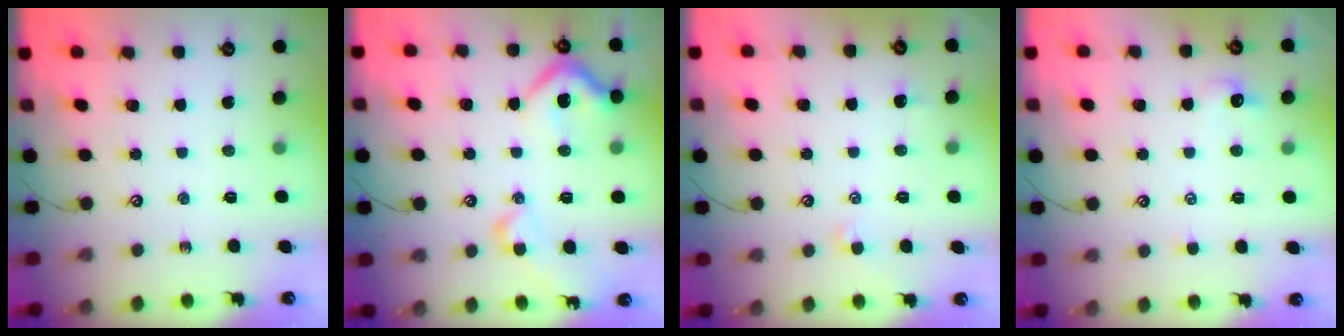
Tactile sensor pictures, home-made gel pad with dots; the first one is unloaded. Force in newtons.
{"total": 10.7, "press": 10.6, "slide": 1.3}
{"total": 0.8, "press": 0.7, "slide": 0.4}
{"total": 1.0, "press": 0.9, "slide": 0.4}